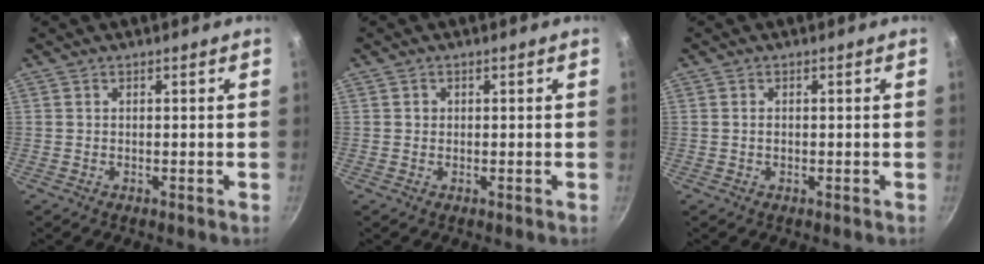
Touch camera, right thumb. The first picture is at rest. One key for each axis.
{"total": 0.8, "fx": 0.1, "fy": 0.8, "fz": 0.2, "tx": 0.002, "ty": 0.002, "tz": 0.000}
{"total": 0.9, "fx": 0.0, "fy": 0.7, "fz": 0.6, "tx": -0.008, "ty": 0.003, "tz": 0.000}